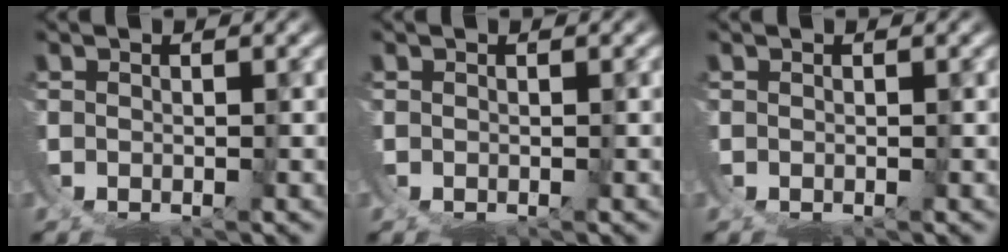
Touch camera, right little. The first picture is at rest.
{"total": 0.0}
{"total": 0.0}